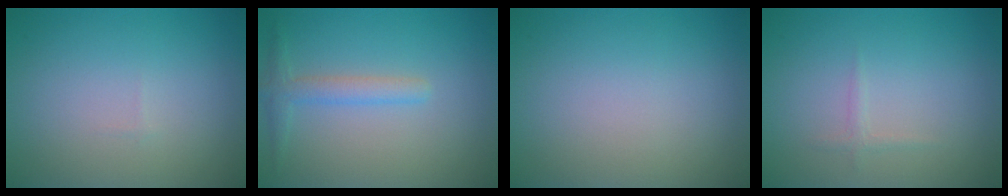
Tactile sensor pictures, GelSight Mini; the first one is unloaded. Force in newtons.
{"total": 2.0, "press": 2.0, "slide": 0.1}
{"total": 0.0}
{"total": 0.7, "press": 0.7, "slide": 0.1}